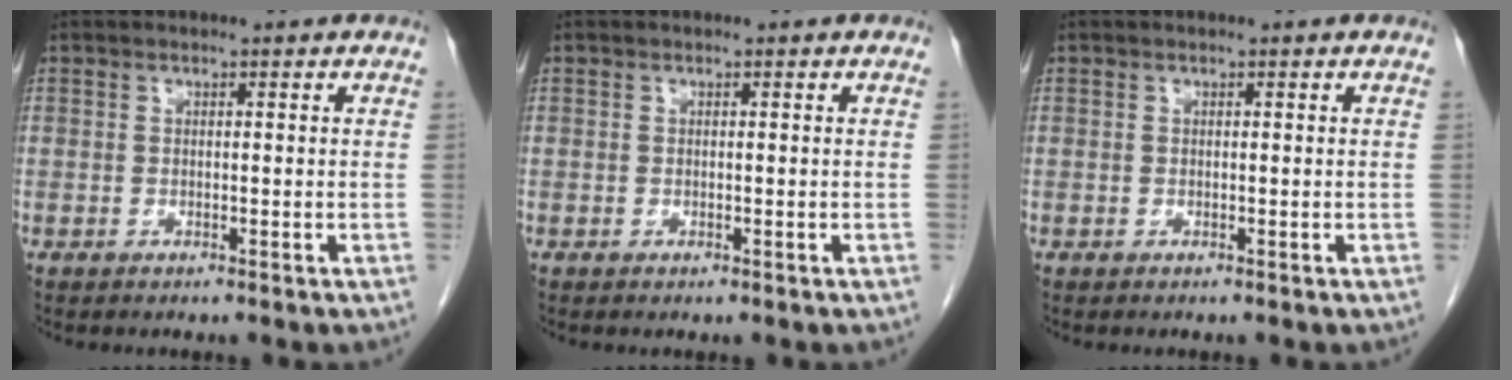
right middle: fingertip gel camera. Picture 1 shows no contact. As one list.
[{"total": 0.0}, {"total": 0.0}]